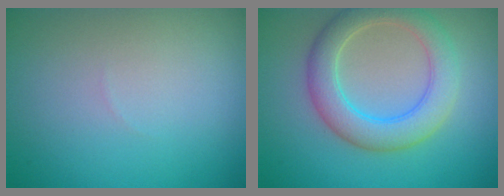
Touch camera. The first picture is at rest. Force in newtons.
{"total": 5.2, "press": 5.2, "slide": 0.3}